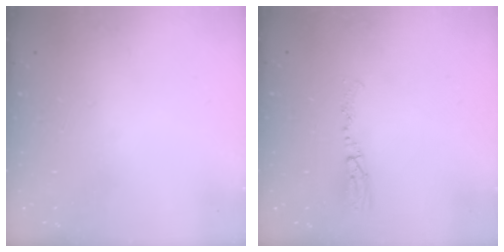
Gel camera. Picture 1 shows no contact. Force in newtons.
{"total": 5.6, "press": 5.3, "slide": 1.9}